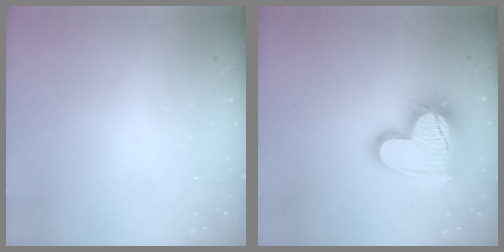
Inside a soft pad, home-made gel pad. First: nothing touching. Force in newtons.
{"total": 18.5, "press": 18.4, "slide": 1.6}